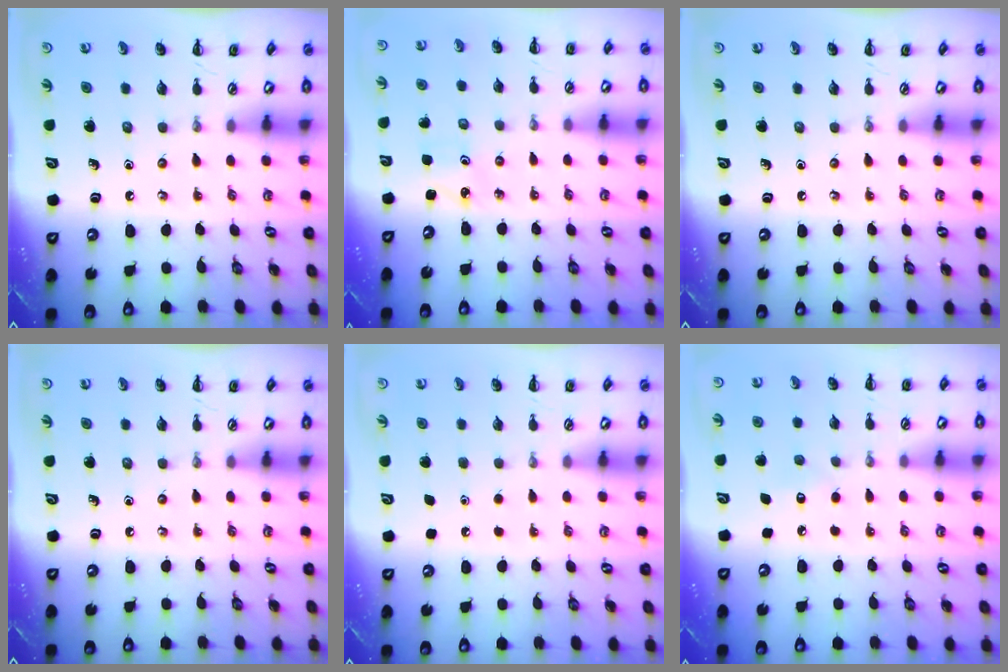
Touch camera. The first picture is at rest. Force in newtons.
{"total": 2.0, "press": 2.0, "slide": 0.5}
{"total": 0.0}
{"total": 0.0}
{"total": 1.7, "press": 1.7, "slide": 0.1}
{"total": 5.4, "press": 5.3, "slide": 1.3}